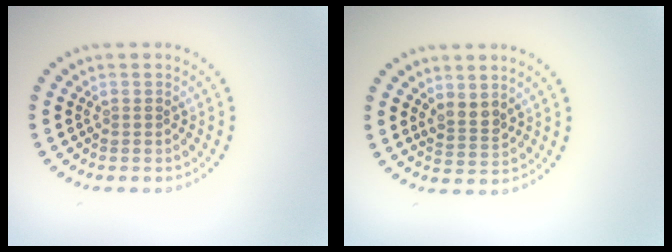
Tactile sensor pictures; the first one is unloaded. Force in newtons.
{"total": 1.9, "press": 1.6, "slide": 1.0}